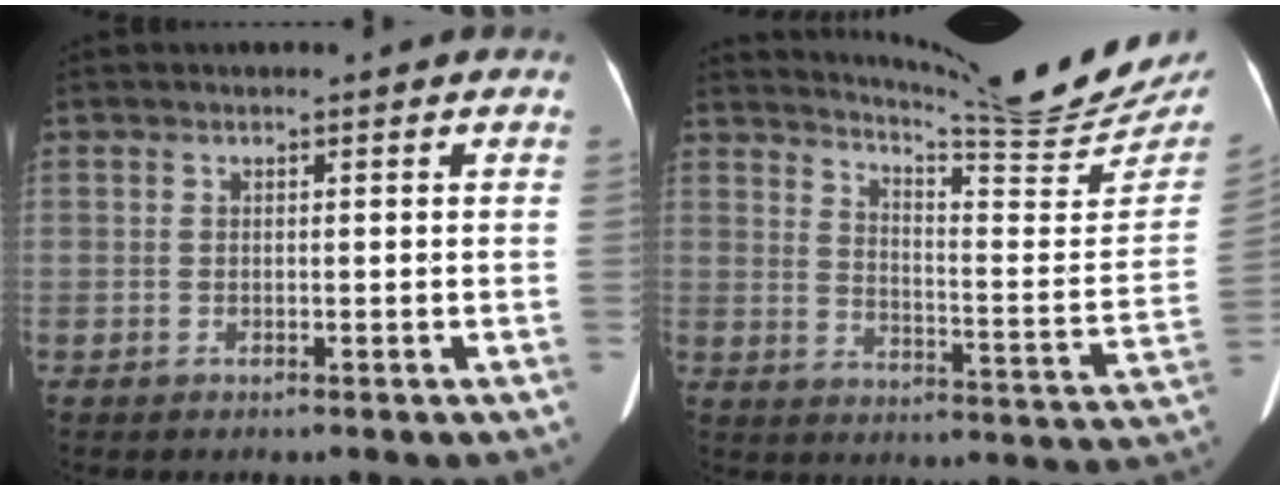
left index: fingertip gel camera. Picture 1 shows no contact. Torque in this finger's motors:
{"motor_torque": [0.23, -0.90, -0.04, 0.04]}